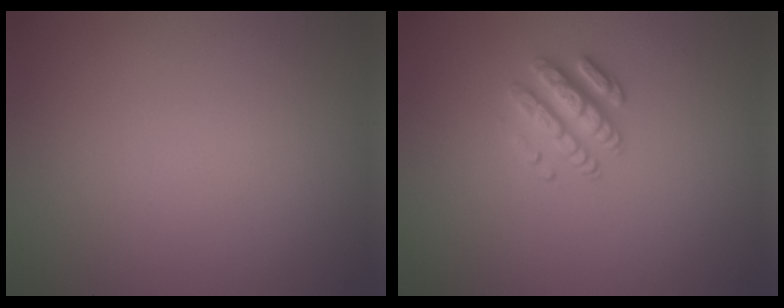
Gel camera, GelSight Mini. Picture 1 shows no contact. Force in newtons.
{"total": 2.6, "press": 2.5, "slide": 0.7}